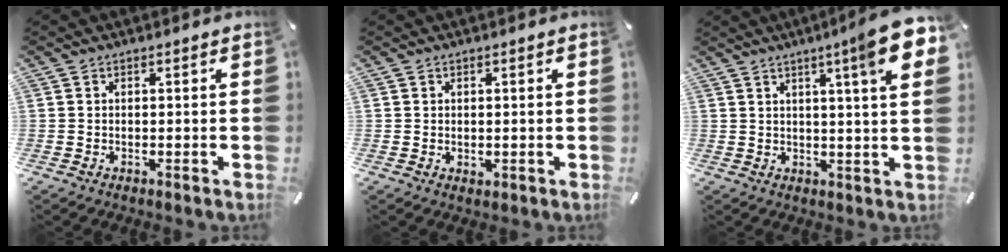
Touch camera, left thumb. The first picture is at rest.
{"total": 0.7, "force": [0.3, 0.7, 0.0], "torque": [0.001, 0.004, 0.004]}
{"total": 11.7, "force": [5.8, 0.5, 10.2], "torque": [-0.152, -0.031, 0.087]}